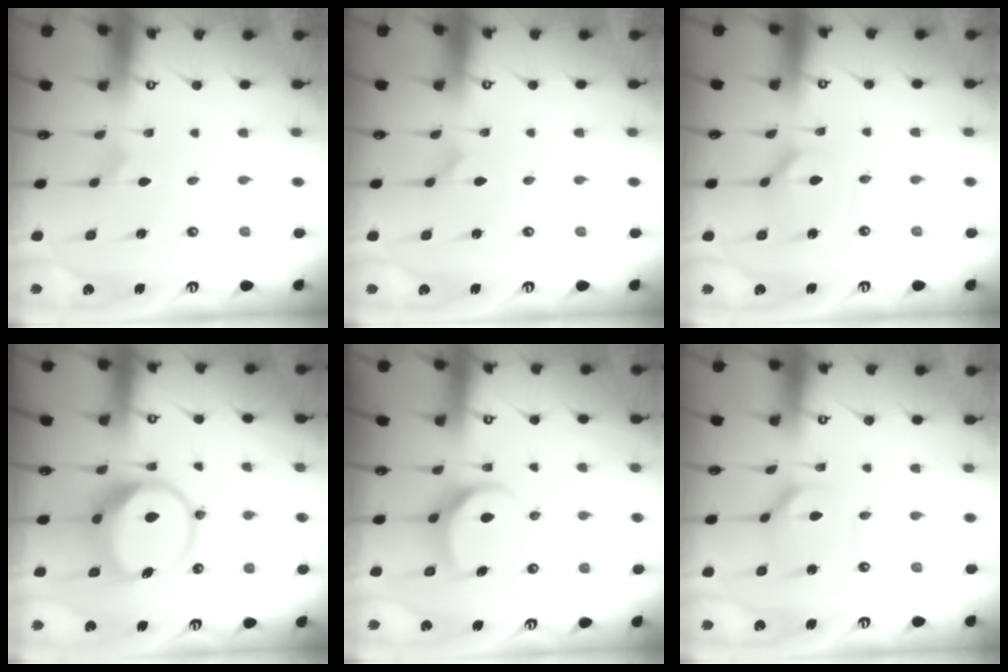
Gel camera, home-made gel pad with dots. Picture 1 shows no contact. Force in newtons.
{"total": 0.6, "press": 0.6, "slide": 0.1}
{"total": 7.2, "press": 7.2, "slide": 0.8}
{"total": 11.6, "press": 11.5, "slide": 1.6}
{"total": 8.0, "press": 8.0, "slide": 0.9}
{"total": 6.9, "press": 6.9, "slide": 0.4}